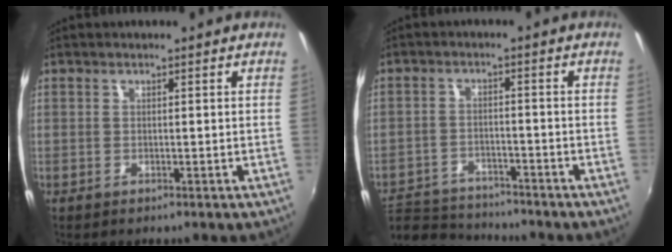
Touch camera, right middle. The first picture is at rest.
{"total": 11.1, "force": [-10.0, 3.9, 2.6], "torque": [-0.076, 0.006, -0.163]}